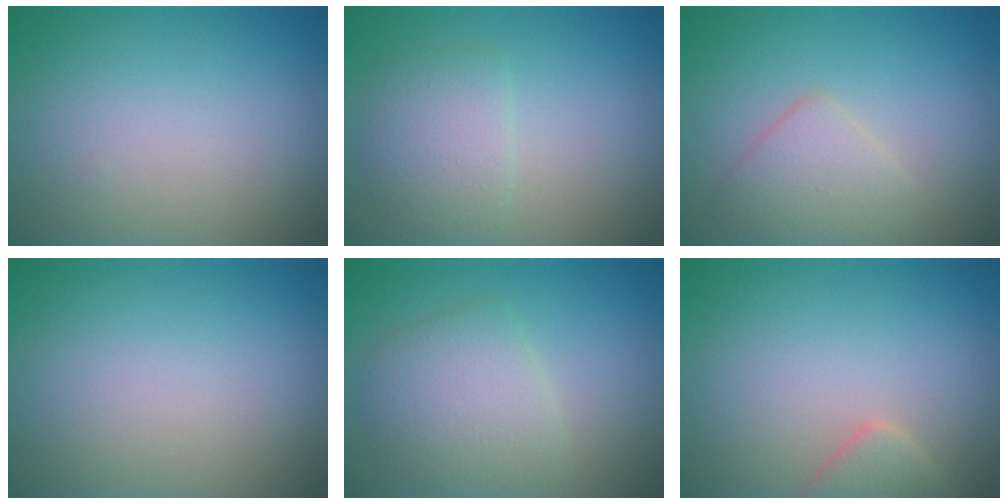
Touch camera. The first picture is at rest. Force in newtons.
{"total": 2.9, "press": 2.9, "slide": 0.1}
{"total": 3.0, "press": 3.0, "slide": 0.1}
{"total": 0.0}
{"total": 4.1, "press": 4.1, "slide": 0.1}
{"total": 2.3, "press": 2.3, "slide": 0.2}